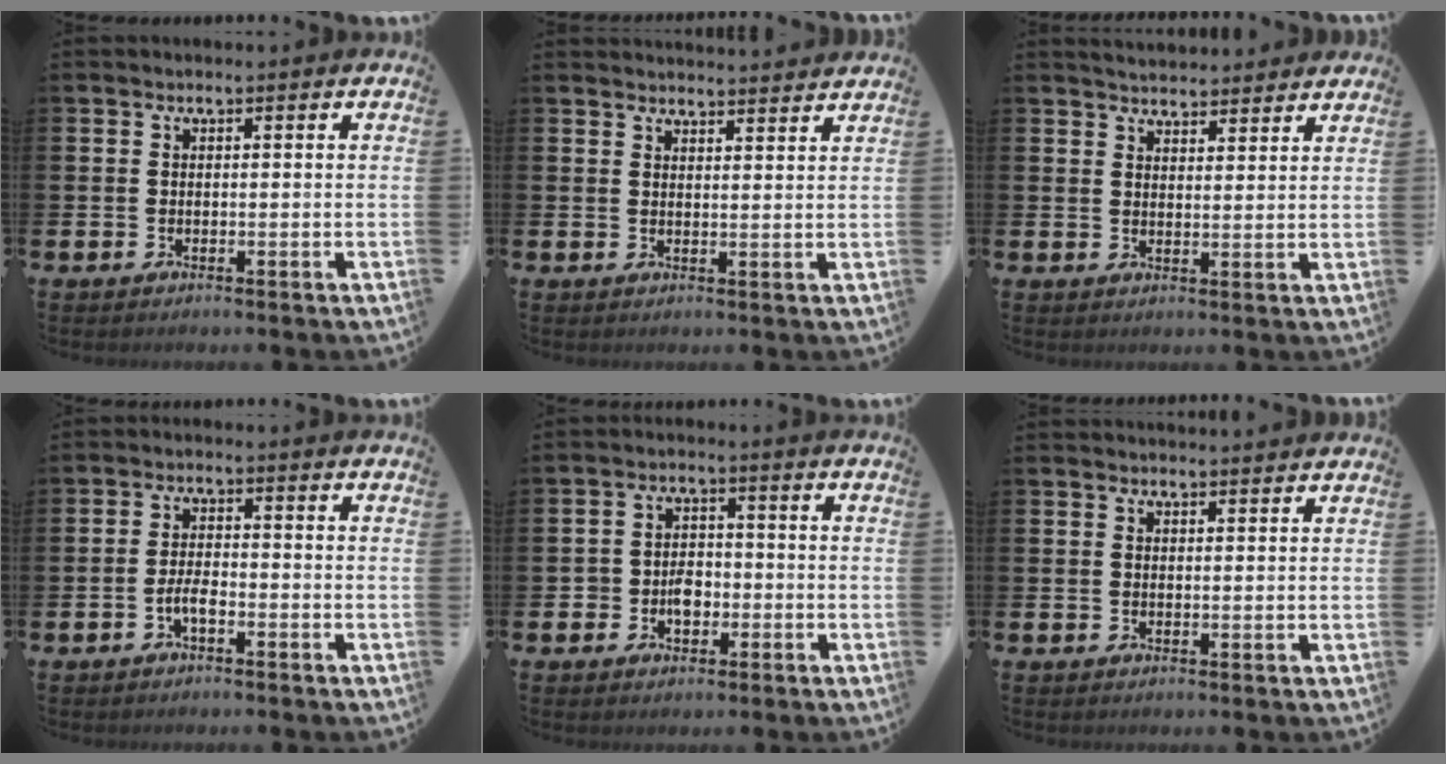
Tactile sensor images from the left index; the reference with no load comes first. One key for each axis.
{"total": 3.1, "fx": 3.1, "fy": -0.2, "fz": -0.2, "tx": 0.002, "ty": -0.021, "tz": 0.055}
{"total": 3.8, "fx": 3.8, "fy": 0.4, "fz": 0.0, "tx": -0.005, "ty": -0.021, "tz": 0.069}
{"total": 2.5, "fx": -1.1, "fy": 0.9, "fz": 2.1, "tx": -0.050, "ty": 0.002, "tz": -0.022}
{"total": 3.4, "fx": -1.0, "fy": 2.6, "fz": 1.9, "tx": -0.026, "ty": 0.000, "tz": -0.024}
{"total": 1.8, "fx": 1.8, "fy": 0.0, "fz": 0.0, "tx": 0.011, "ty": -0.013, "tz": 0.030}